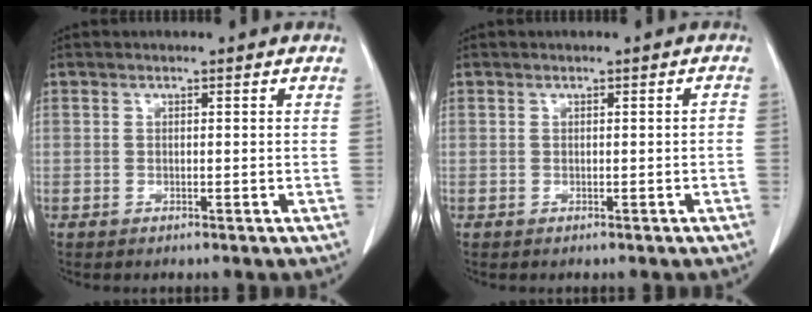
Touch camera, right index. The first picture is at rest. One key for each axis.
{"total": 0.5, "fx": -0.2, "fy": 0.2, "fz": 0.5, "tx": -0.005, "ty": 0.001, "tz": -0.002}